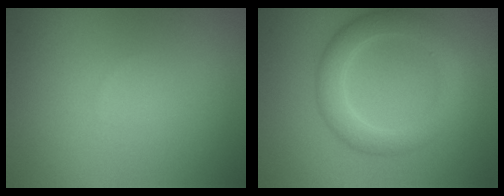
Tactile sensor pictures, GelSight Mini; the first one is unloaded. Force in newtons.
{"total": 4.1, "press": 4.1, "slide": 0.0}